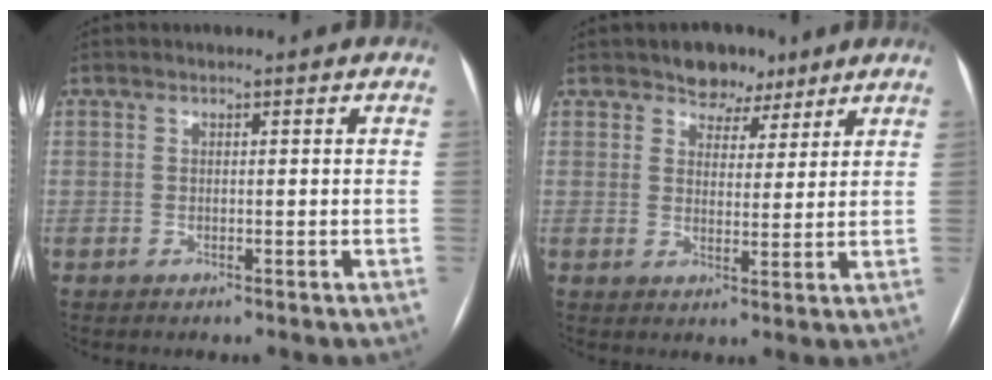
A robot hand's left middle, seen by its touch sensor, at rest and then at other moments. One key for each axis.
{"total": 5.4, "fx": 4.0, "fy": 3.3, "fz": 1.6, "tx": -0.013, "ty": 0.004, "tz": 0.061}